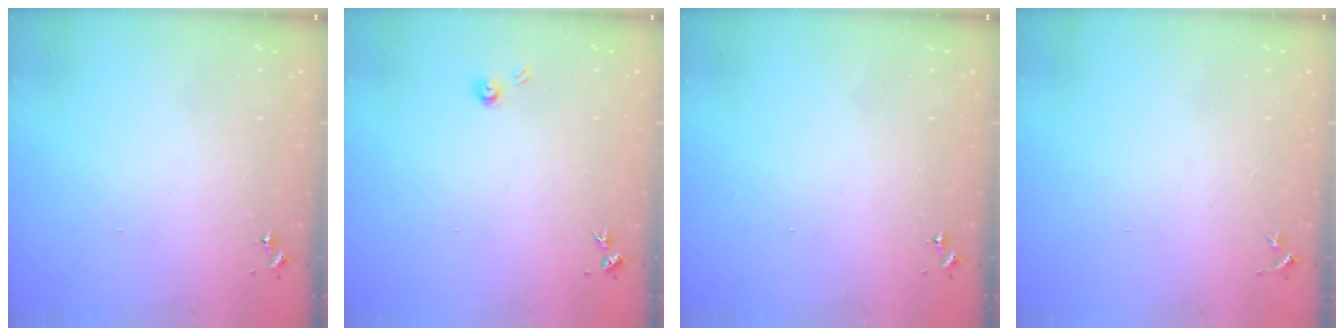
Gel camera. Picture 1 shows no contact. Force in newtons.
{"total": 3.9, "press": 3.9, "slide": 0.4}
{"total": 0.0}
{"total": 2.6, "press": 2.5, "slide": 0.3}